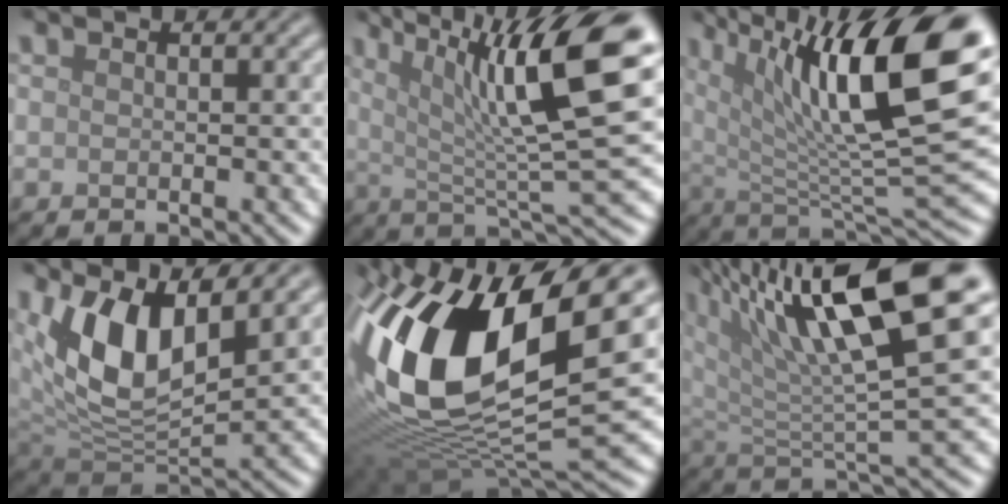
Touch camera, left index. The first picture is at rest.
{"total": 12.4, "force": [4.2, 2.8, 11.4], "torque": [-0.170, 0.014, 0.070]}
{"total": 15.7, "force": [6.3, 4.8, 13.6], "torque": [-0.225, 0.005, 0.105]}
{"total": 9.0, "force": [3.4, 4.3, 7.1], "torque": [-0.143, -0.013, 0.058]}
{"total": 16.8, "force": [3.8, 8.4, 14.1], "torque": [-0.283, 0.001, 0.056]}
{"total": 13.6, "force": [6.8, 3.3, 11.3], "torque": [-0.194, 0.011, 0.118]}